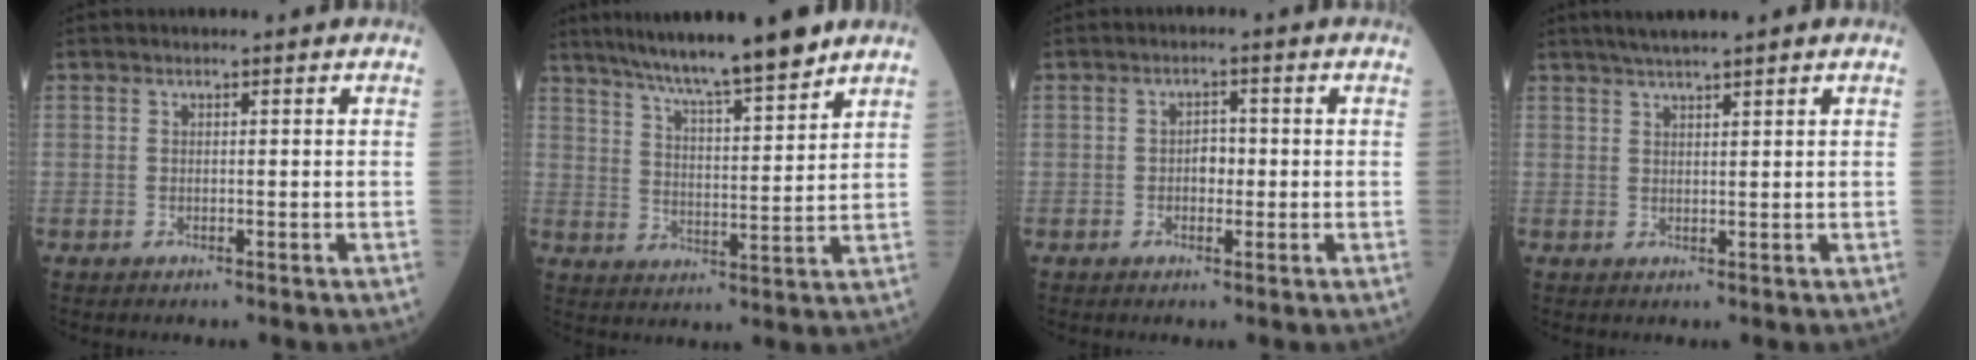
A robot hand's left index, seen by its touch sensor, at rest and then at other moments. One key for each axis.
{"total": 13.5, "fx": 11.3, "fy": 0.2, "fz": 7.4, "tx": -0.118, "ty": 0.004, "tz": 0.178}
{"total": 2.3, "fx": -0.4, "fy": 1.5, "fz": 1.8, "tx": -0.023, "ty": 0.005, "tz": -0.009}
{"total": 4.7, "fx": 3.8, "fy": -0.2, "fz": 2.8, "tx": -0.049, "ty": 0.021, "tz": 0.067}